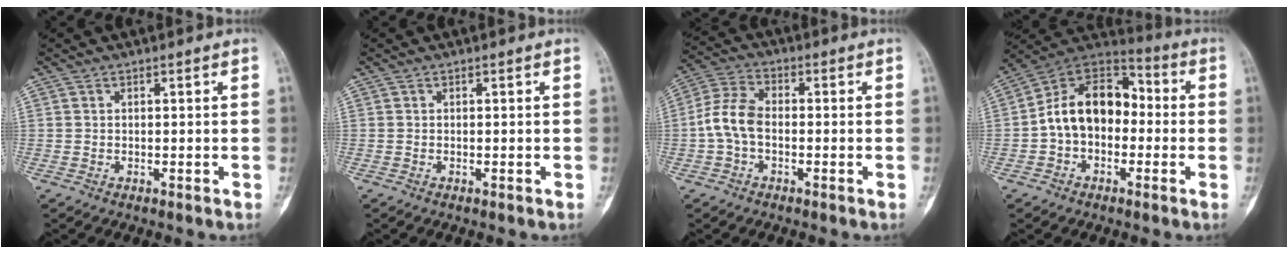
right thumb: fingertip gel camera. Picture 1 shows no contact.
{"total": 0.0}
{"total": 7.3, "force": [-1.2, 4.4, 5.6], "torque": [-0.116, 0.022, -0.034]}
{"total": 14.5, "force": [-1.1, 10.2, 10.3], "torque": [-0.146, 0.050, -0.034]}